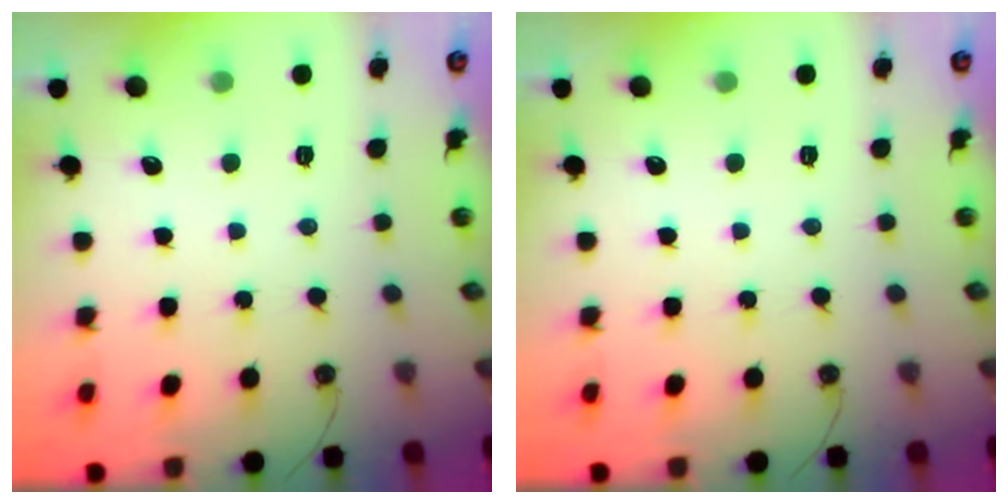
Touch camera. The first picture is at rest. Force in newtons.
{"total": 0.0}